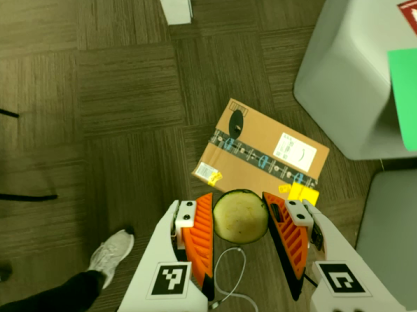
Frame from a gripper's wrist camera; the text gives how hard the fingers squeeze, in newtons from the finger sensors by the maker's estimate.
{"total": 7.3, "left": 7.6, "right": 7.1}